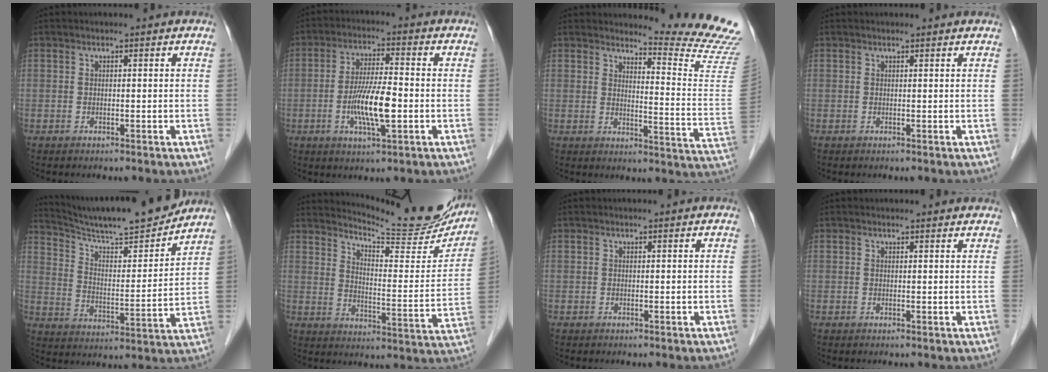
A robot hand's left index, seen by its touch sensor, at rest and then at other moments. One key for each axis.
{"total": 8.6, "fx": -2.3, "fy": 1.3, "fz": 8.1, "tx": -0.158, "ty": -0.011, "tz": -0.046}
{"total": 12.2, "fx": 11.9, "fy": -2.5, "fz": 1.3, "tx": -0.023, "ty": -0.136, "tz": 0.130}
{"total": 0.7, "fx": 0.7, "fy": 0.1, "fz": 0.0, "tx": -0.009, "ty": -0.001, "tz": 0.003}
{"total": 17.7, "fx": 16.4, "fy": 0.4, "fz": 6.8, "tx": -0.115, "ty": -0.019, "tz": 0.253}
{"total": 18.5, "fx": 17.3, "fy": 1.7, "fz": 6.2, "tx": -0.092, "ty": -0.077, "tz": 0.216}
{"total": 0.0}
{"total": 2.2, "fx": 2.1, "fy": 0.4, "fz": 0.2, "tx": -0.010, "ty": 0.000, "tz": 0.013}